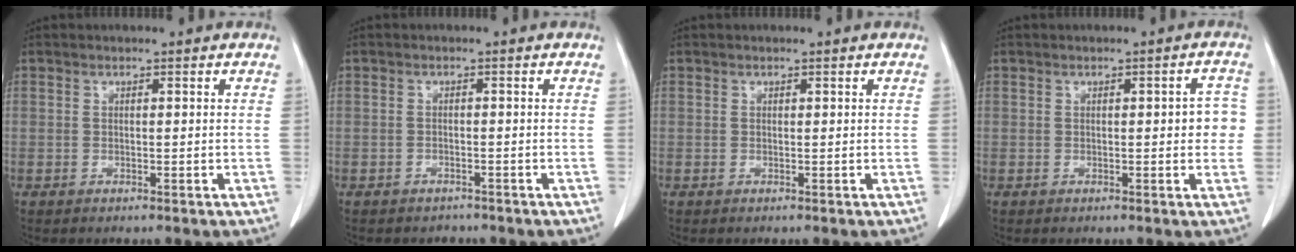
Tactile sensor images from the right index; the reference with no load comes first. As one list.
[{"total": 1.8, "force": [-1.6, 1.0, 0.0], "torque": [-0.015, -0.001, -0.023]}, {"total": 0.0}, {"total": 3.5, "force": [0.0, 1.1, 3.3], "torque": [-0.030, 0.005, -0.004]}]